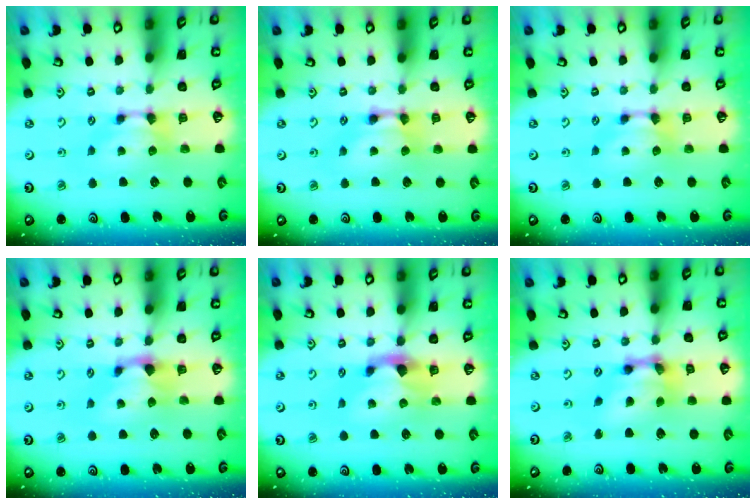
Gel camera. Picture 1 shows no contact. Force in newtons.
{"total": 1.6, "press": 1.4, "slide": 0.6}
{"total": 0.0}
{"total": 1.3, "press": 0.4, "slide": 1.2}
{"total": 2.0, "press": 1.6, "slide": 1.2}
{"total": 6.7, "press": 6.0, "slide": 3.1}